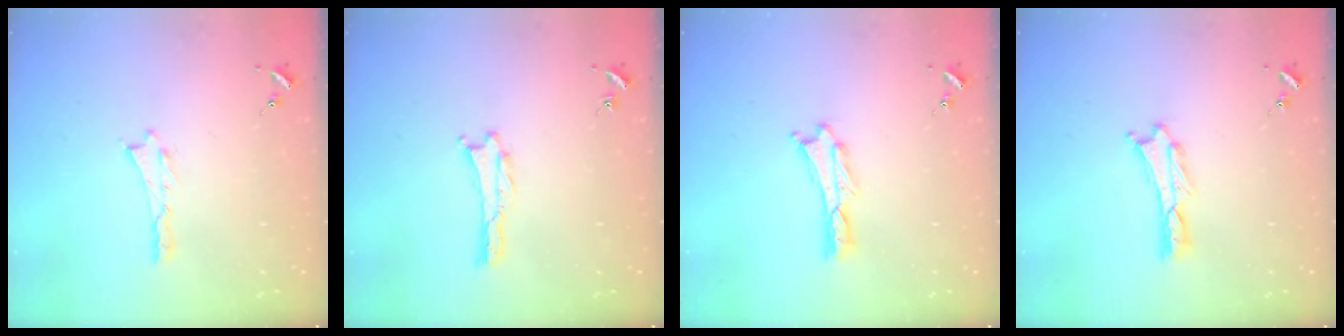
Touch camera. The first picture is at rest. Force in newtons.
{"total": 0.0}
{"total": 0.0}
{"total": 0.0}